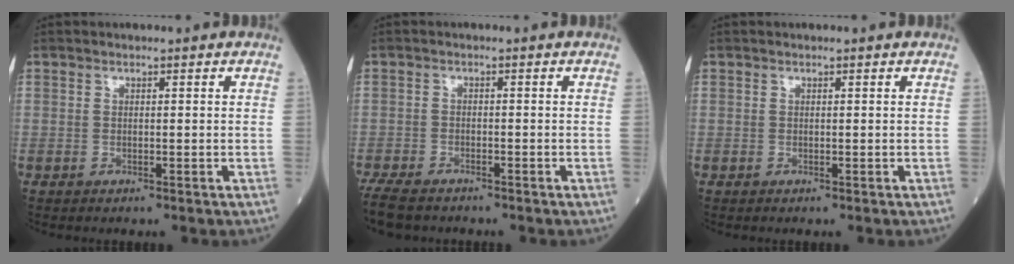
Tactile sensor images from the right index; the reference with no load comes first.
{"total": 6.8, "force": [-5.7, 2.4, 3.0], "torque": [-0.055, -0.014, -0.096]}
{"total": 0.0}